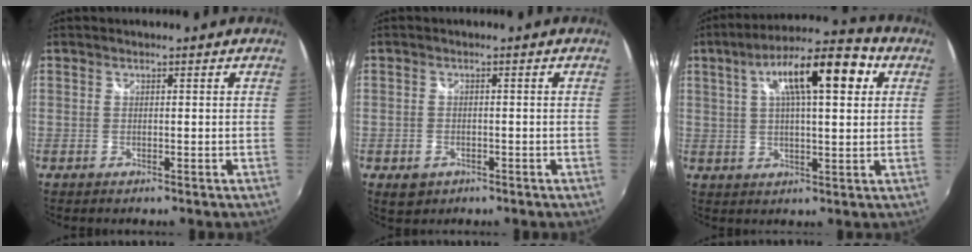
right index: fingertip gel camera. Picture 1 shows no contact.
{"total": 3.5, "force": [-1.7, 2.8, 1.4], "torque": [-0.032, -0.003, -0.021]}
{"total": 15.6, "force": [5.4, 4.7, 13.8], "torque": [-0.233, 0.033, 0.077]}